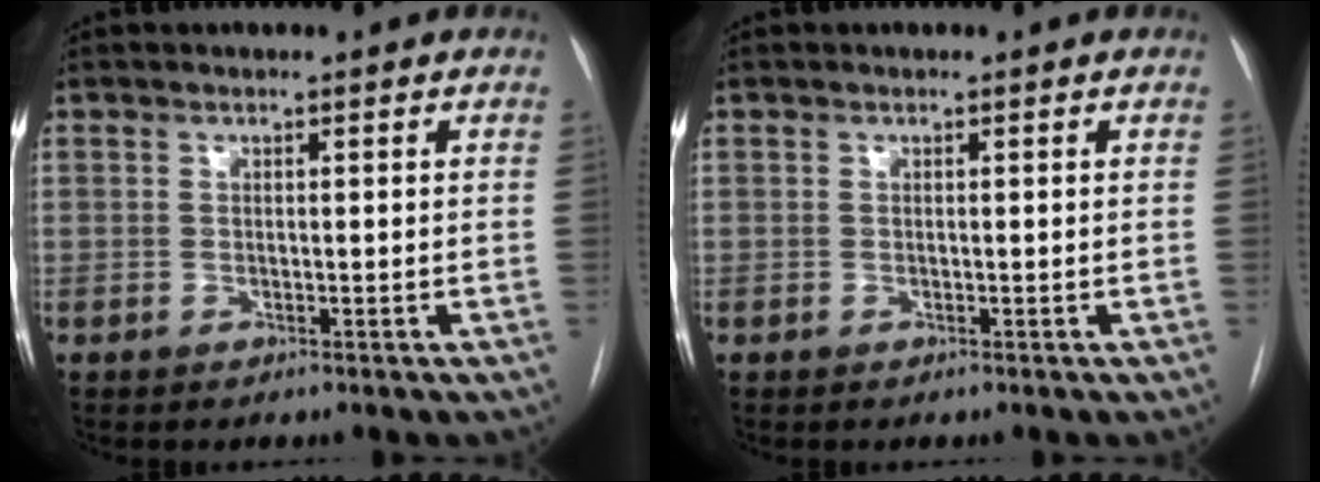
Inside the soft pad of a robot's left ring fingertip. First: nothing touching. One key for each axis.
{"total": 0.0}